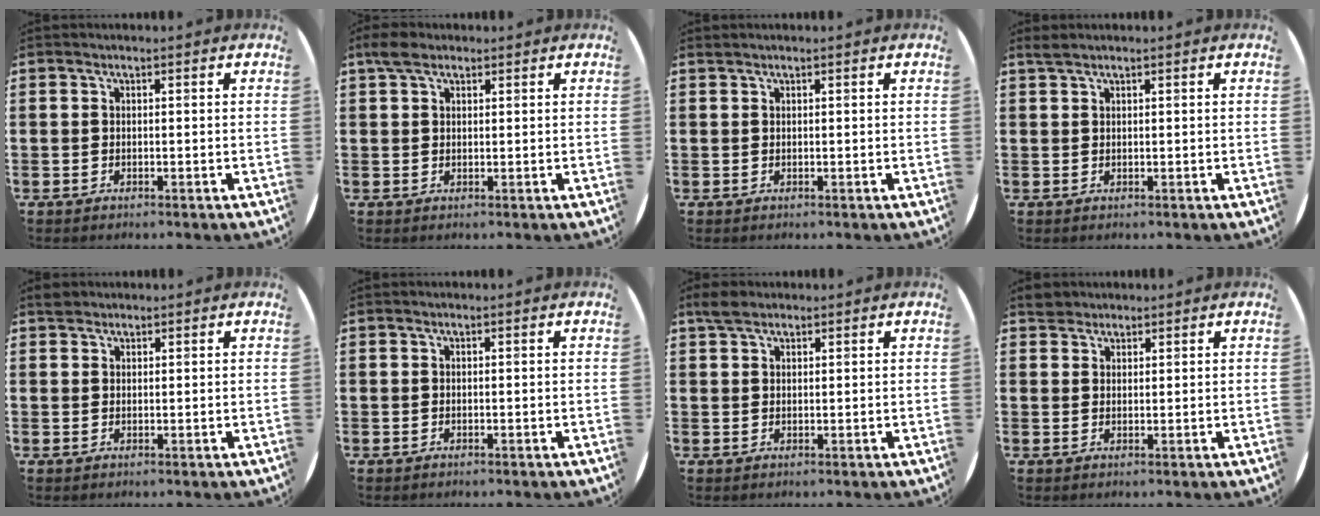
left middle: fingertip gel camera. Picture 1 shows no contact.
{"total": 2.4, "force": [1.9, 1.2, 1.0], "torque": [-0.016, 0.003, 0.034]}
{"total": 0.0}
{"total": 1.0, "force": [0.9, 0.1, 0.4], "torque": [-0.010, 0.001, 0.018]}
{"total": 1.1, "force": [1.0, 0.4, 0.1], "torque": [0.003, 0.000, 0.019]}
{"total": 0.0}
{"total": 2.4, "force": [2.0, 1.0, 0.8], "torque": [-0.012, 0.003, 0.037]}
{"total": 2.2, "force": [2.0, 1.0, 0.0], "torque": [0.002, 0.001, 0.039]}